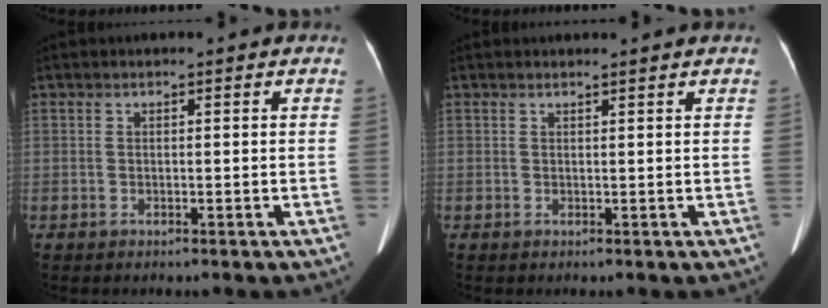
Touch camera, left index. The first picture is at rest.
{"total": 1.5, "force": [1.5, 0.0, 0.0], "torque": [0.000, -0.010, 0.014]}